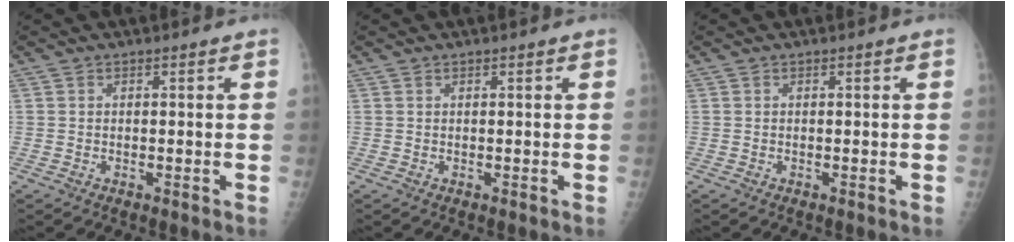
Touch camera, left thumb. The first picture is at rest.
{"total": 0.0}
{"total": 0.0}